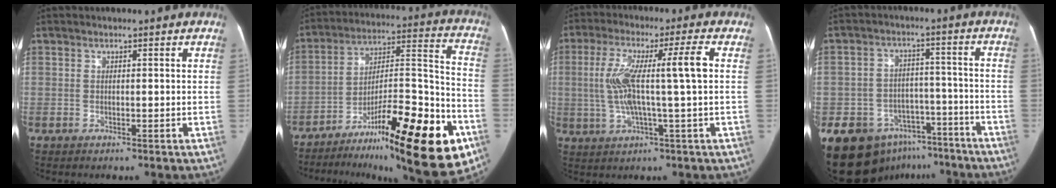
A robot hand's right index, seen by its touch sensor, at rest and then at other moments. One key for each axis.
{"total": 26.8, "fx": -14.5, "fy": 4.4, "fz": 22.1, "tx": -0.271, "ty": 0.005, "tz": -0.219}
{"total": 10.9, "fx": 0.8, "fy": -0.2, "fz": 10.9, "tx": -0.211, "ty": 0.020, "tz": 0.013}
{"total": 15.4, "fx": -10.4, "fy": 10.4, "fz": 4.6, "tx": -0.072, "ty": 0.047, "tz": -0.140}